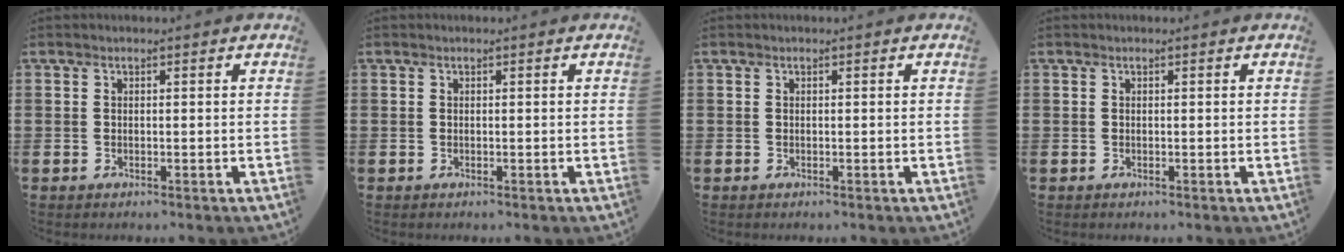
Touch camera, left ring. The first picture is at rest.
{"total": 0.0}
{"total": 0.0}
{"total": 0.0}